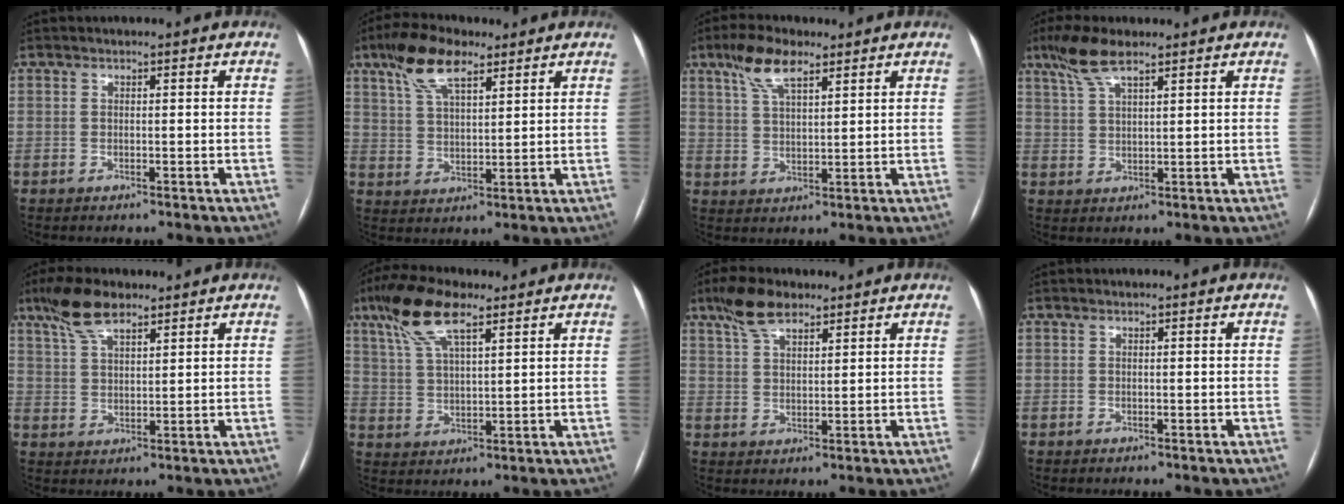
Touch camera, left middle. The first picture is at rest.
{"total": 9.4, "force": [6.0, 3.1, 6.5], "torque": [-0.131, 0.021, 0.113]}
{"total": 7.1, "force": [4.6, 2.2, 4.9], "torque": [-0.105, 0.015, 0.088]}
{"total": 6.0, "force": [4.2, 1.1, 4.1], "torque": [-0.094, 0.016, 0.086]}
{"total": 7.3, "force": [5.3, 2.3, 4.5], "torque": [-0.096, 0.017, 0.102]}
{"total": 10.3, "force": [6.5, 2.7, 7.6], "torque": [-0.159, 0.024, 0.125]}
{"total": 6.6, "force": [4.8, 2.5, 3.8], "torque": [-0.079, 0.018, 0.091]}
{"total": 0.0}